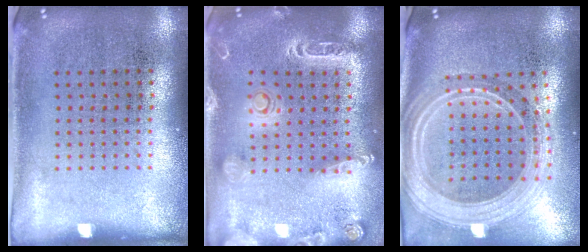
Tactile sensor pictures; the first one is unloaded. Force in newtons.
{"total": 2.1, "press": 2.0, "slide": 0.7}
{"total": 2.7, "press": 2.3, "slide": 1.4}